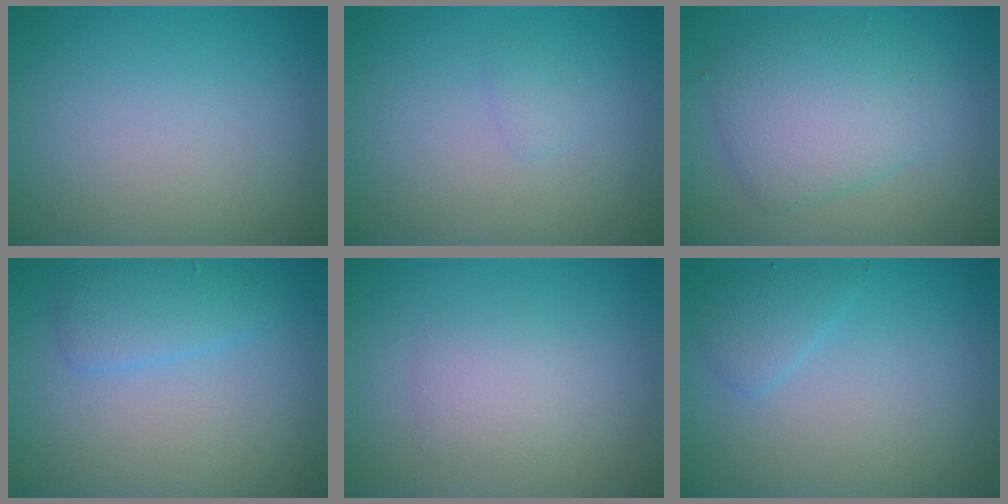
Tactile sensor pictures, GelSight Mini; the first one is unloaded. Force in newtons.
{"total": 0.8, "press": 0.8, "slide": 0.1}
{"total": 4.9, "press": 4.9, "slide": 0.2}
{"total": 2.6, "press": 2.6, "slide": 0.1}
{"total": 1.9, "press": 1.9, "slide": 0.1}
{"total": 1.7, "press": 1.7, "slide": 0.1}